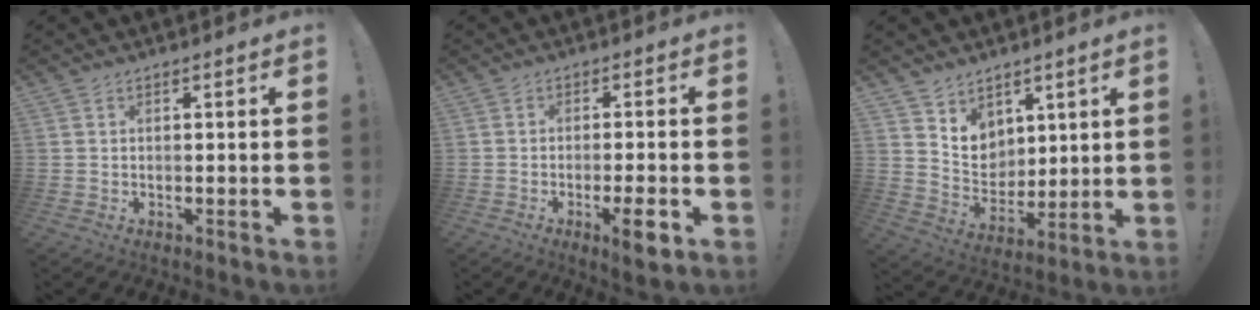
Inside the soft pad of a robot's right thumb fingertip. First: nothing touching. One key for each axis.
{"total": 6.4, "fx": -3.0, "fy": 0.7, "fz": 5.6, "tx": -0.077, "ty": 0.006, "tz": -0.045}
{"total": 8.1, "fx": 5.9, "fy": 5.5, "fz": 0.7, "tx": -0.020, "ty": -0.063, "tz": 0.119}